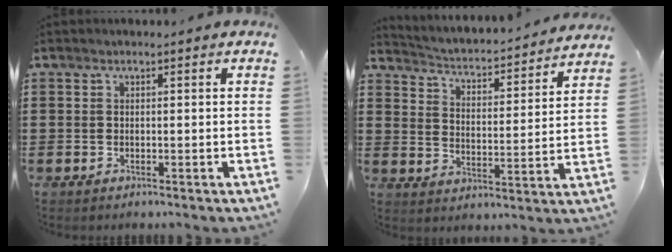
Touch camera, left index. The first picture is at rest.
{"total": 2.4, "force": [2.4, -0.2, 0.3], "torque": [-0.026, -0.035, 0.029]}